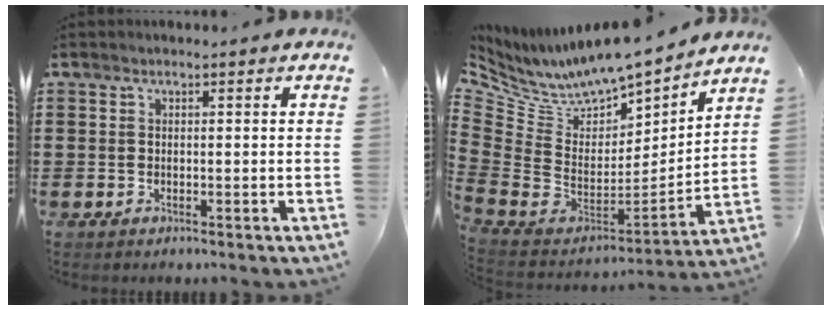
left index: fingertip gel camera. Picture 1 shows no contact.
{"total": 7.3, "force": [6.7, 2.6, 1.6], "torque": [-0.073, -0.070, 0.116]}